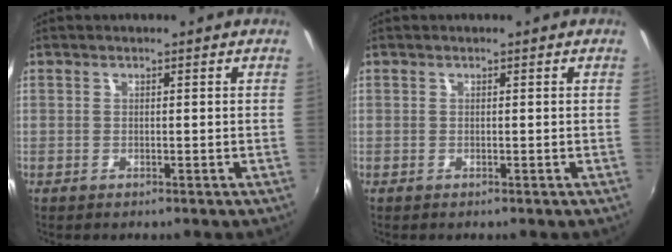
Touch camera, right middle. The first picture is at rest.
{"total": 0.0}